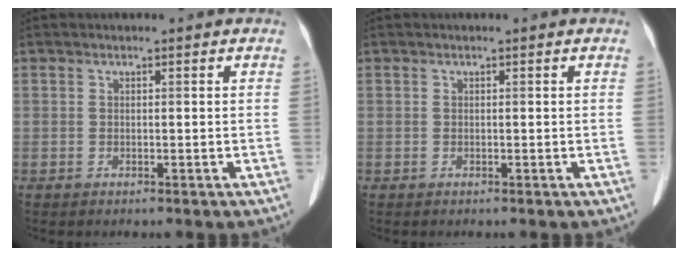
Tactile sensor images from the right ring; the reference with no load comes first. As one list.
[{"total": 0.0}]